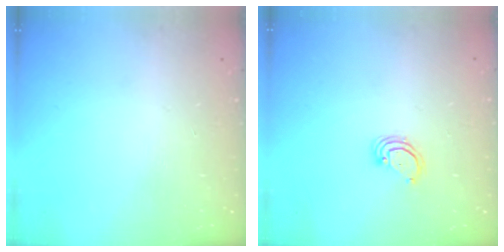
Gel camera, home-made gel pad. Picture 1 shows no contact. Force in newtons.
{"total": 3.1, "press": 3.0, "slide": 0.3}